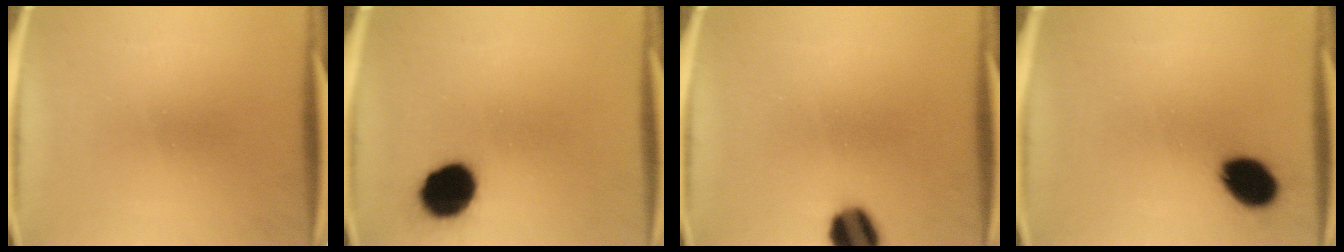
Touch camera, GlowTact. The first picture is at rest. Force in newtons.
{"total": 12.9}
{"total": 8.4}
{"total": 9.8}